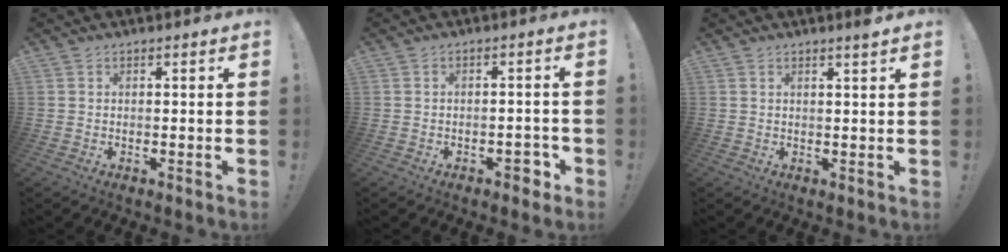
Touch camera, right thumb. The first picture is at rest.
{"total": 3.9, "force": [-2.1, 1.9, 2.6], "torque": [-0.025, 0.011, -0.037]}
{"total": 2.4, "force": [1.6, -0.4, 1.7], "torque": [-0.023, -0.010, 0.024]}